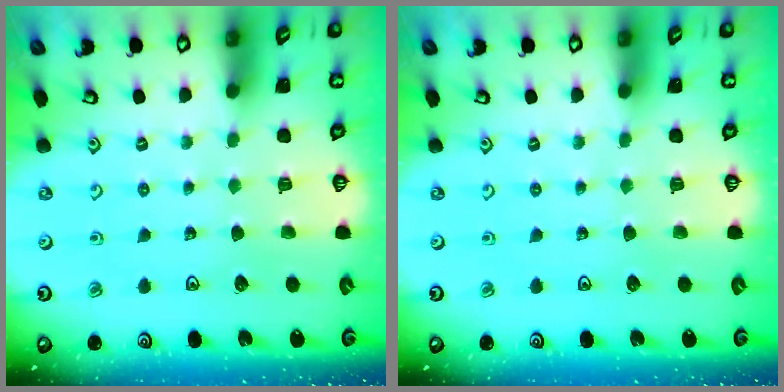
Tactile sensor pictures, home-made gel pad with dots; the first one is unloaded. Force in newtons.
{"total": 0.0}